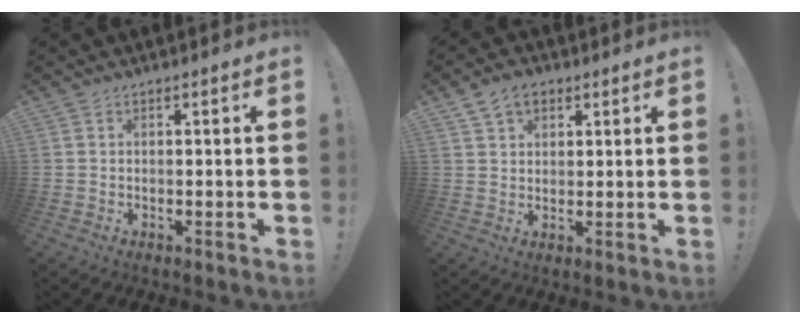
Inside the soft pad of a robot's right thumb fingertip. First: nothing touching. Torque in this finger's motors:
{"motor_torque": [-0.25, 0.25, 0.00, 0.00, 0.00]}